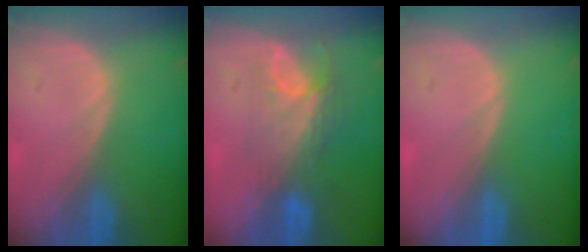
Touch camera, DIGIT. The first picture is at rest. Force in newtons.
{"total": 7.8, "press": 6.8, "slide": 3.9}
{"total": 0.0}